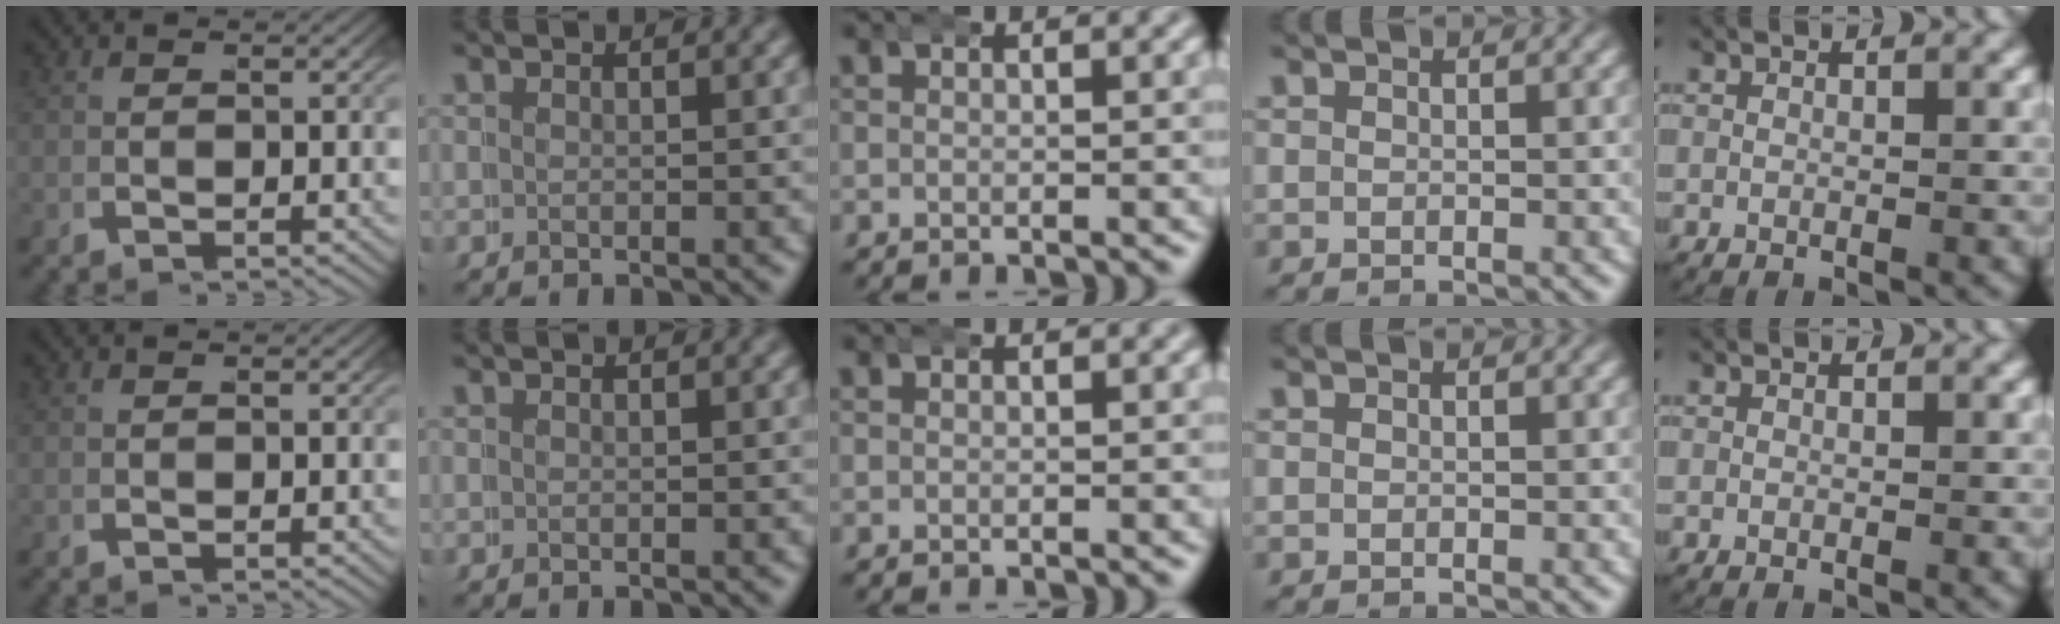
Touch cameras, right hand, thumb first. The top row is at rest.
{}